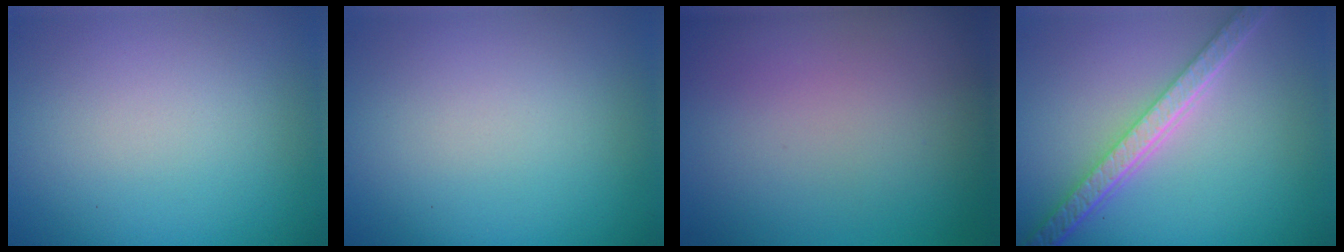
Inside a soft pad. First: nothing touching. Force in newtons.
{"total": 0.0}
{"total": 0.0}
{"total": 5.6, "press": 4.3, "slide": 3.7}